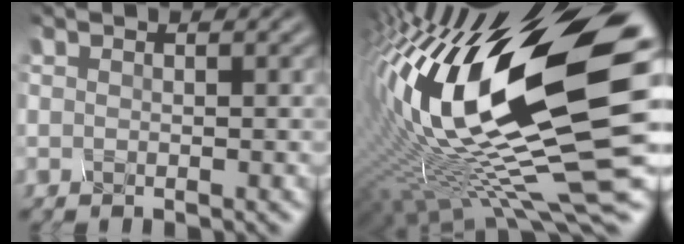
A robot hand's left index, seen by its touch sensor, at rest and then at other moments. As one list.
[{"total": 19.1, "force": [2.2, 6.5, 17.8], "torque": [-0.331, -0.005, 0.034]}]